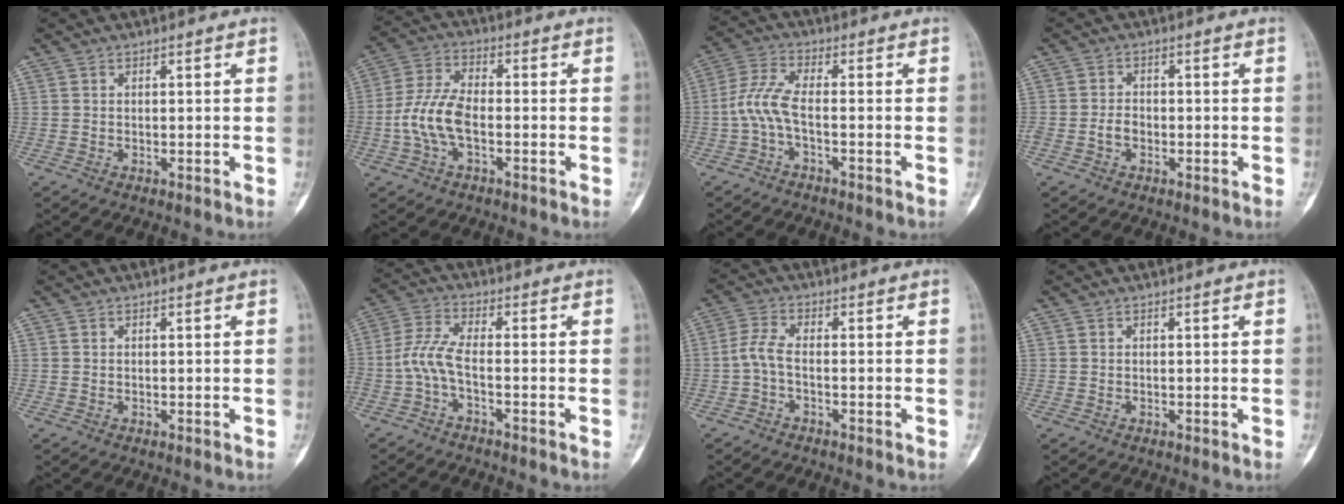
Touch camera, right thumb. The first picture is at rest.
{"total": 9.6, "force": [-2.3, 5.3, 7.7], "torque": [-0.164, 0.029, -0.052]}
{"total": 6.1, "force": [-2.0, 2.3, 5.3], "torque": [-0.126, 0.030, -0.047]}
{"total": 2.9, "force": [-1.1, 2.1, 1.6], "torque": [-0.019, 0.010, -0.024]}
{"total": 0.0}
{"total": 6.0, "force": [-2.6, 2.0, 5.0], "torque": [-0.121, 0.033, -0.059]}
{"total": 3.8, "force": [-1.3, 1.8, 3.0], "torque": [-0.070, 0.016, -0.036]}
{"total": 0.0}